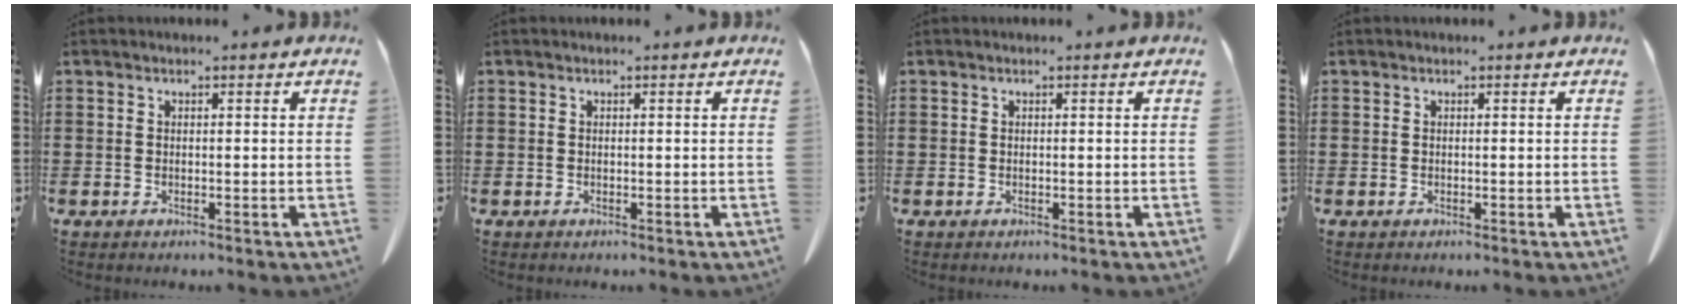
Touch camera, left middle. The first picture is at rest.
{"total": 0.0}
{"total": 0.0}
{"total": 0.0}